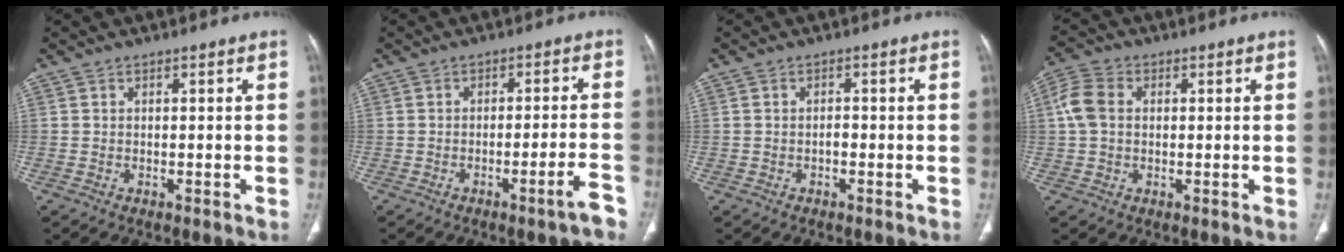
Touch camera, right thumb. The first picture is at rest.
{"total": 3.5, "force": [-2.4, 0.1, 2.5], "torque": [-0.045, 0.015, -0.032]}
{"total": 1.0, "force": [-0.5, 0.6, 0.6], "torque": [-0.008, 0.004, -0.010]}
{"total": 5.9, "force": [0.7, 4.4, 3.9], "torque": [-0.091, 0.017, 0.009]}